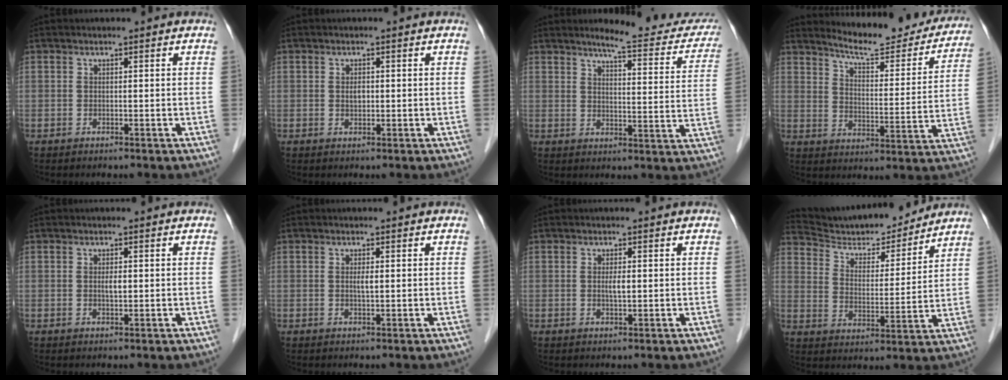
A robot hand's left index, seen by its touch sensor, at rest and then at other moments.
{"total": 1.2, "force": [0.1, 0.8, 1.0], "torque": [-0.018, 0.001, 0.003]}
{"total": 13.8, "force": [12.6, 2.3, 5.2], "torque": [-0.047, -0.026, 0.139]}
{"total": 17.2, "force": [16.2, 2.9, 5.1], "torque": [-0.063, -0.043, 0.203]}
{"total": 1.2, "force": [0.1, 0.4, 1.2], "torque": [-0.021, 0.000, 0.003]}
{"total": 1.1, "force": [0.2, 0.1, 1.1], "torque": [-0.024, -0.001, 0.003]}
{"total": 1.4, "force": [0.2, 0.3, 1.4], "torque": [-0.026, -0.001, 0.003]}
{"total": 15.0, "force": [14.3, 2.2, 3.9], "torque": [-0.068, -0.004, 0.231]}